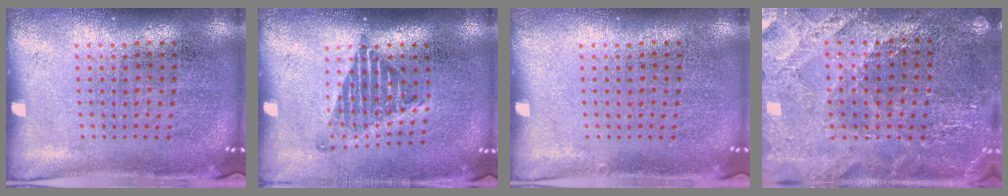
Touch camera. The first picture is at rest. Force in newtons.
{"total": 1.3, "press": 1.1, "slide": 0.8}
{"total": 0.0}
{"total": 2.7, "press": 2.7, "slide": 0.4}